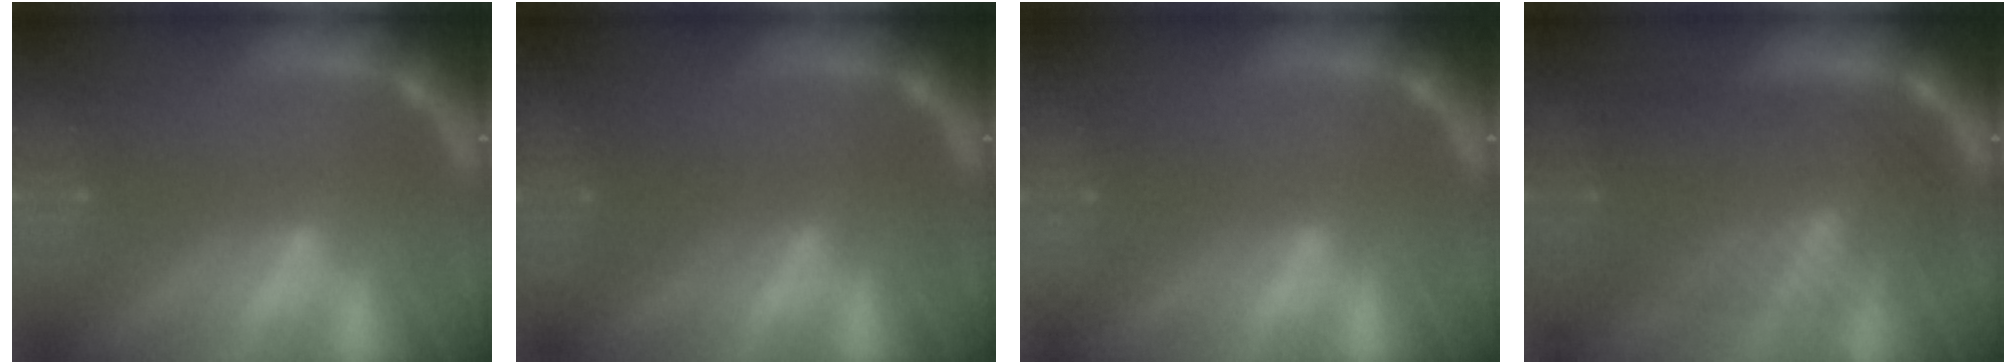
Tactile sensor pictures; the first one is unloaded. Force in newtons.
{"total": 1.9}
{"total": 1.4}
{"total": 9.6}